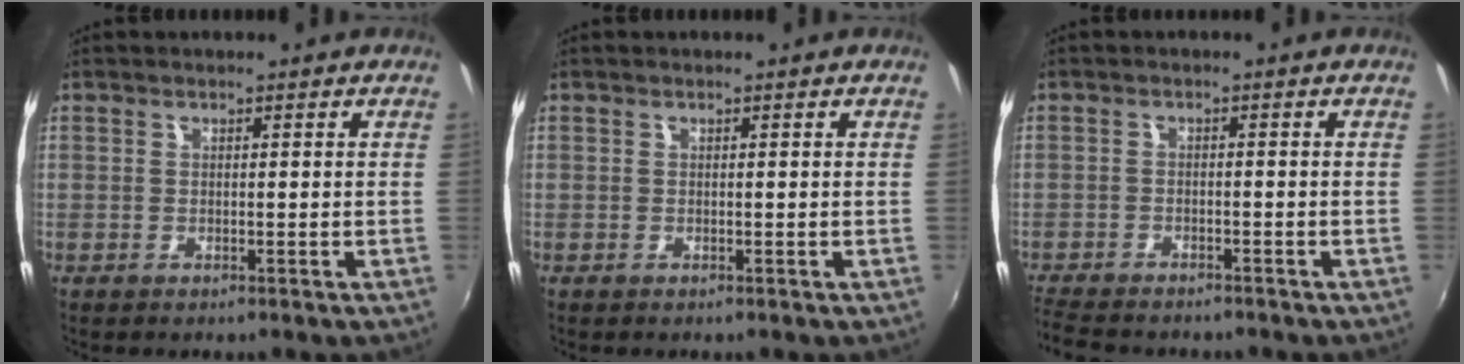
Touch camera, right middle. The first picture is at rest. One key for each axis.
{"total": 0.0}
{"total": 8.3, "fx": -7.5, "fy": 2.1, "fz": 2.9, "tx": -0.085, "ty": -0.022, "tz": -0.126}